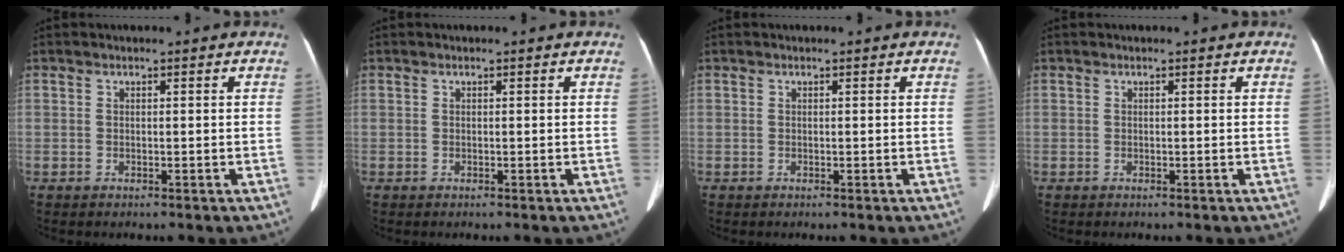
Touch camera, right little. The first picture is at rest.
{"total": 0.0}
{"total": 0.0}
{"total": 0.0}